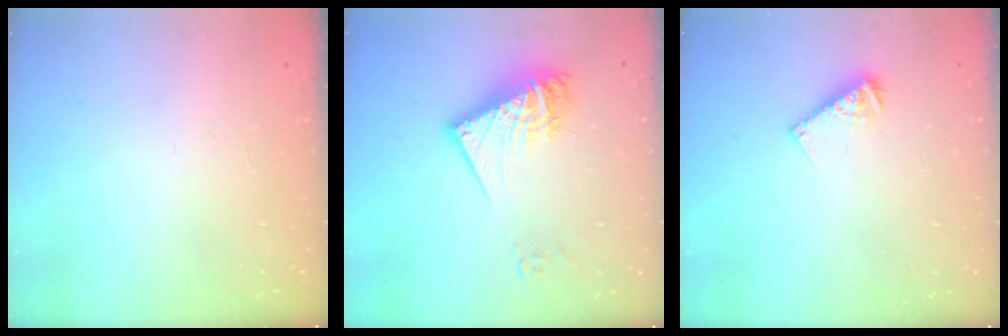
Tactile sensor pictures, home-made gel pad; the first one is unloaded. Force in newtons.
{"total": 15.1, "press": 15.0, "slide": 1.6}
{"total": 6.9, "press": 6.8, "slide": 0.6}